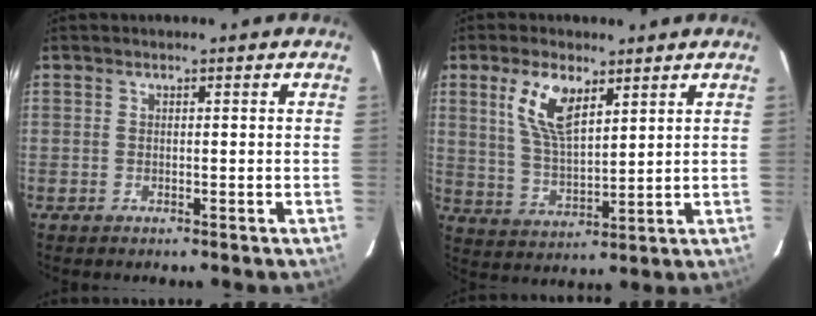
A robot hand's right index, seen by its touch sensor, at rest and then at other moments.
{"total": 9.3, "force": [4.6, 3.8, 7.1], "torque": [-0.137, 0.006, 0.097]}